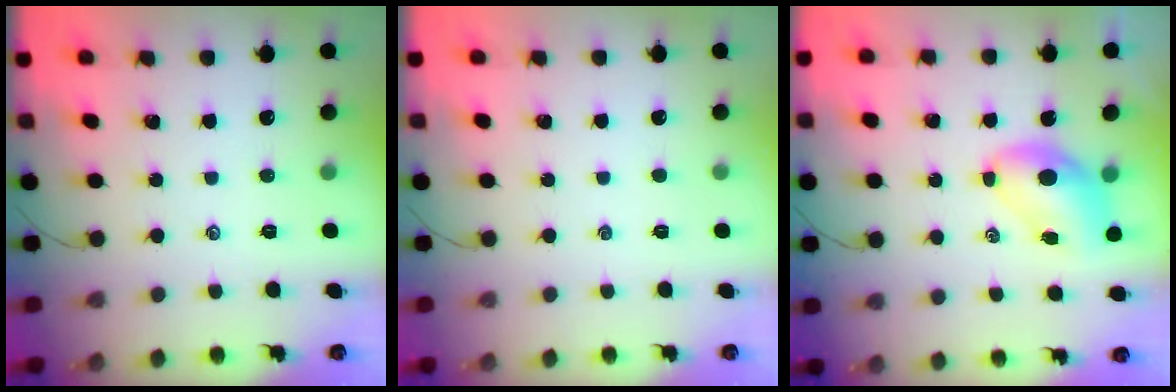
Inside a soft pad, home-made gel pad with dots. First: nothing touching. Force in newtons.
{"total": 0.0}
{"total": 7.2, "press": 7.1, "slide": 1.3}